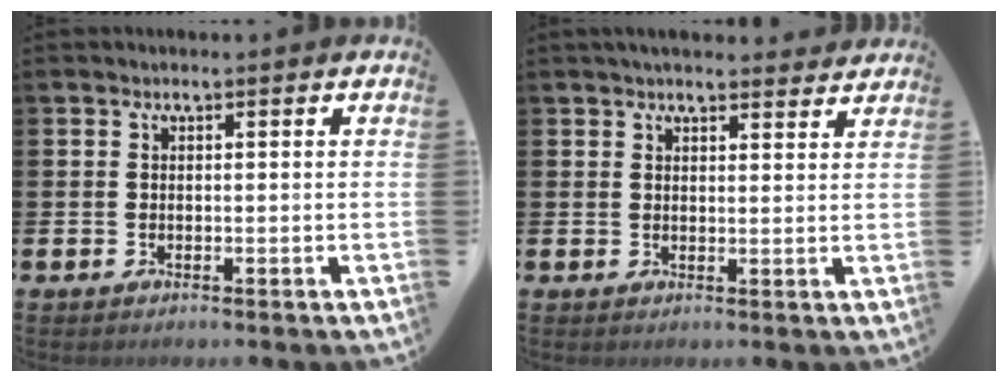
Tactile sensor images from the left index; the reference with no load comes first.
{"total": 3.5, "force": [3.4, 0.7, 0.6], "torque": [-0.007, -0.015, 0.060]}